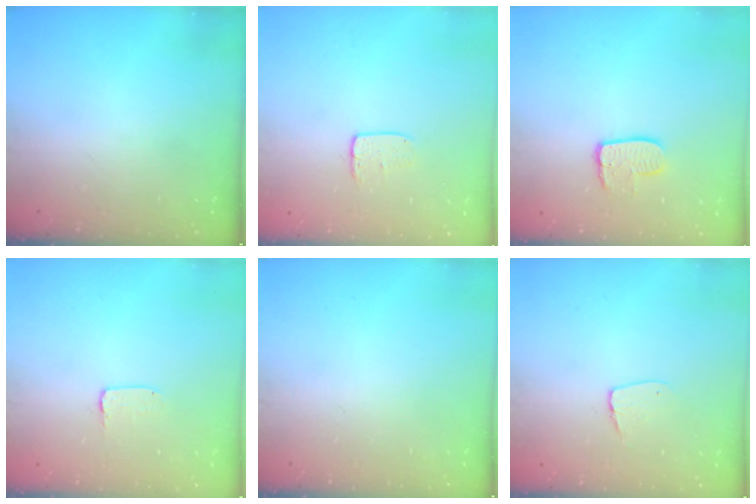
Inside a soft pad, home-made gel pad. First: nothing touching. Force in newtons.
{"total": 5.4, "press": 5.4, "slide": 0.4}
{"total": 8.0, "press": 8.0, "slide": 0.7}
{"total": 2.0, "press": 2.0, "slide": 0.1}
{"total": 0.0}
{"total": 4.6, "press": 4.6, "slide": 0.4}